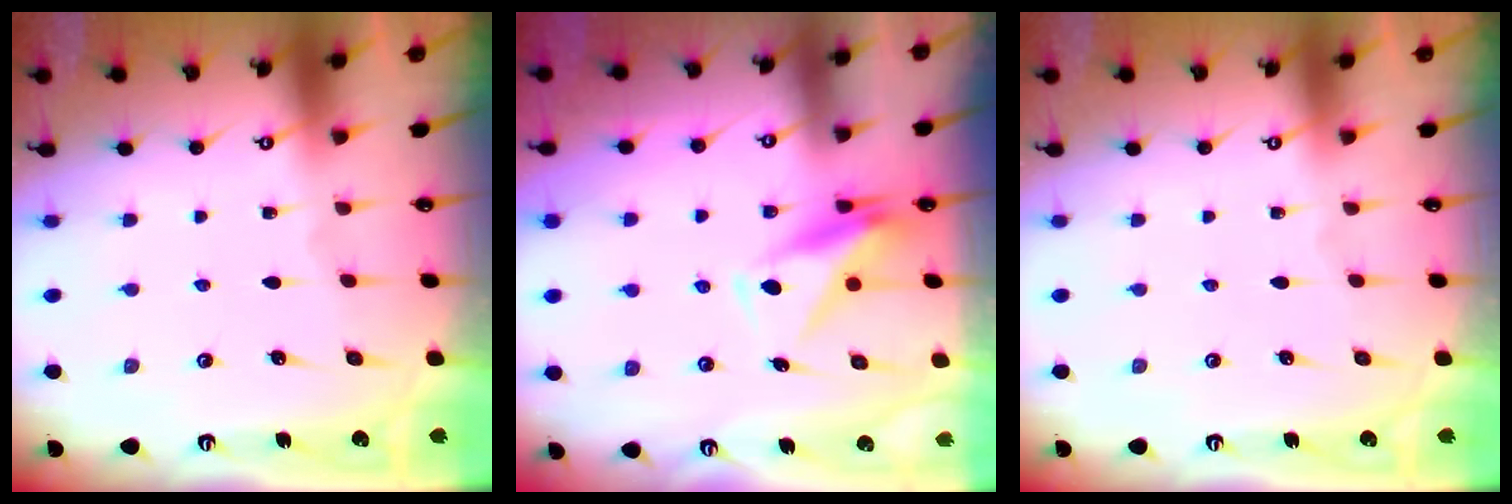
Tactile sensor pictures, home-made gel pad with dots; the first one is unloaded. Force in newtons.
{"total": 10.4, "press": 10.3, "slide": 1.7}
{"total": 0.0}